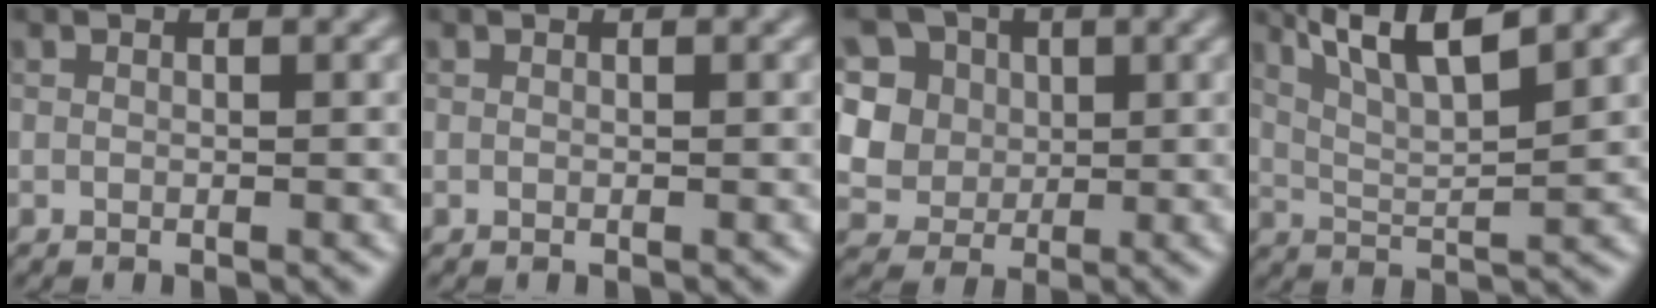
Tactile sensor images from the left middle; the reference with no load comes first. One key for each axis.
{"total": 0.0}
{"total": 8.8, "fx": 3.5, "fy": 7.1, "fz": 3.7, "tx": -0.081, "ty": 0.022, "tz": 0.042}
{"total": 6.7, "fx": 4.6, "fy": 1.4, "fz": 4.7, "tx": -0.080, "ty": 0.020, "tz": 0.071}